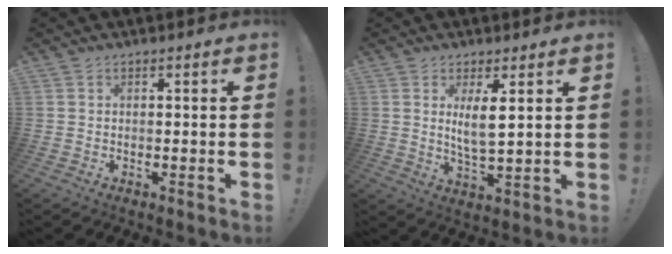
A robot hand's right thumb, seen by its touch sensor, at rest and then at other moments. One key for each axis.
{"total": 6.9, "fx": 2.8, "fy": 1.6, "fz": 6.1, "tx": -0.107, "ty": -0.020, "tz": 0.044}